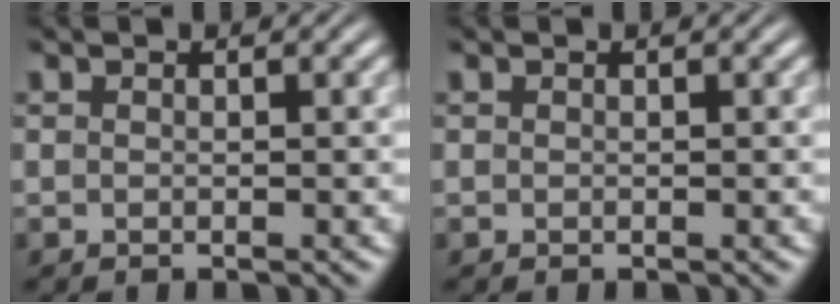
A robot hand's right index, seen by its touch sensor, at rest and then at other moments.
{"total": 0.0}